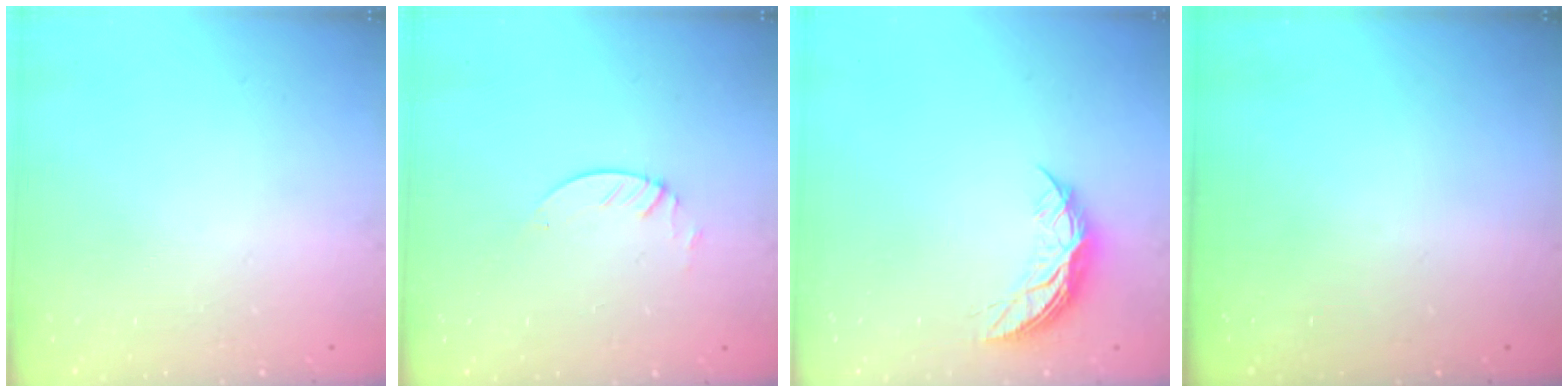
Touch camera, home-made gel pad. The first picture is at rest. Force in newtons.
{"total": 2.1, "press": 2.1, "slide": 0.2}
{"total": 8.8, "press": 8.8, "slide": 0.5}
{"total": 0.0}